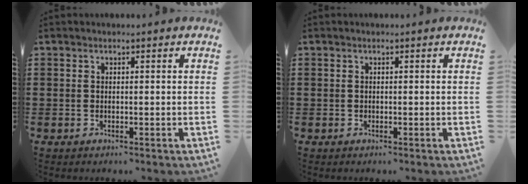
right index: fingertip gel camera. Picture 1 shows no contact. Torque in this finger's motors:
{"motor_torque": [-0.20, 0.23, -0.01, -0.01]}